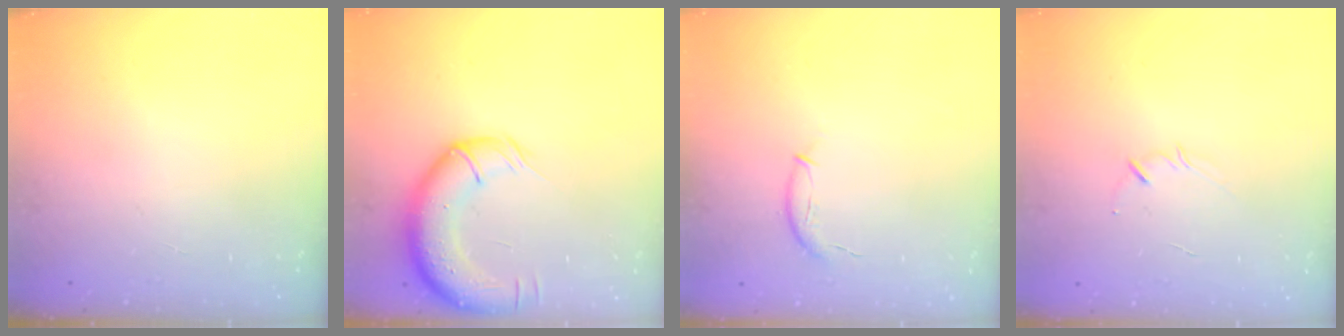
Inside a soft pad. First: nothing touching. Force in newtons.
{"total": 13.3, "press": 12.8, "slide": 3.4}
{"total": 7.4, "press": 7.3, "slide": 1.2}
{"total": 2.4, "press": 2.3, "slide": 0.5}